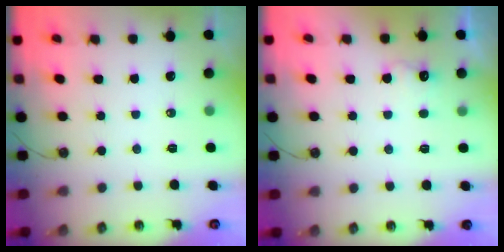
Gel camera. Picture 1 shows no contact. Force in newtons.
{"total": 7.2, "press": 7.0, "slide": 1.4}